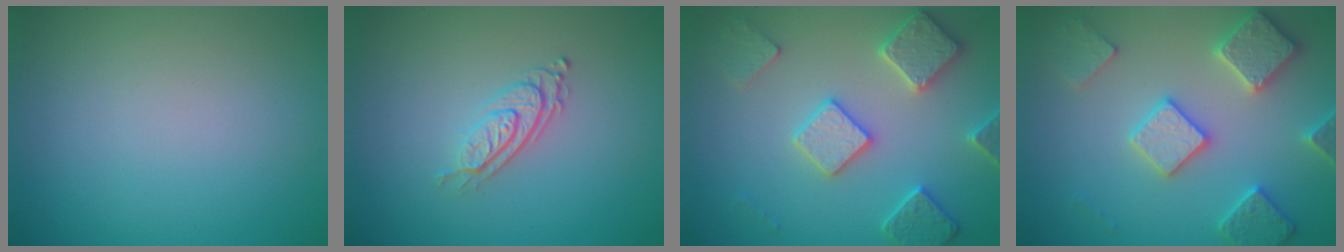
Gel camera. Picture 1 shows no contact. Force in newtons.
{"total": 2.8, "press": 2.0, "slide": 2.0}
{"total": 4.2, "press": 4.1, "slide": 1.1}
{"total": 5.6, "press": 5.5, "slide": 1.1}